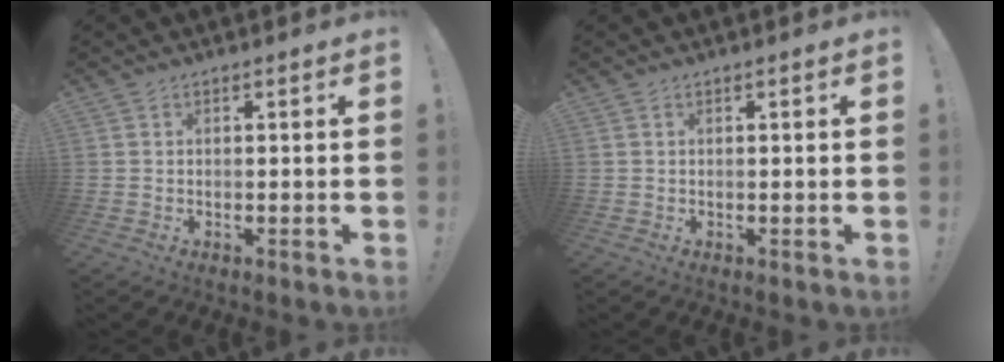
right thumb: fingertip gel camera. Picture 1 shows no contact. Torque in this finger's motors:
{"motor_torque": [-0.01, 0.02, 0.01, 0.06, 0.04]}